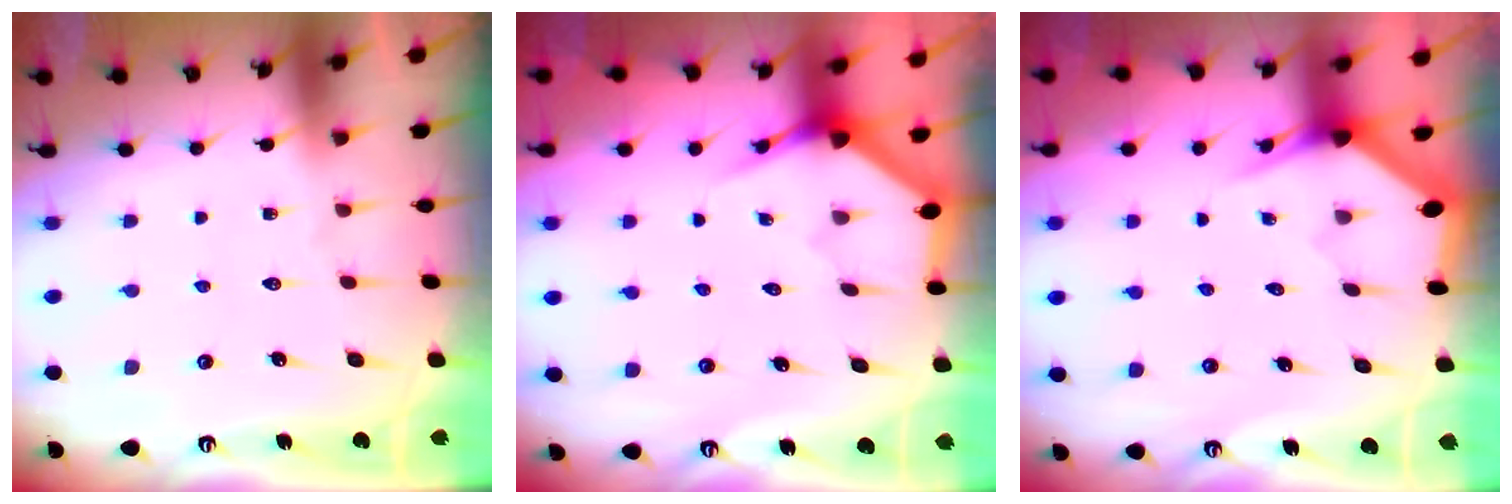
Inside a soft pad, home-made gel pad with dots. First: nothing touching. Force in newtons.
{"total": 3.4, "press": 3.4, "slide": 0.2}
{"total": 3.0, "press": 3.0, "slide": 0.0}